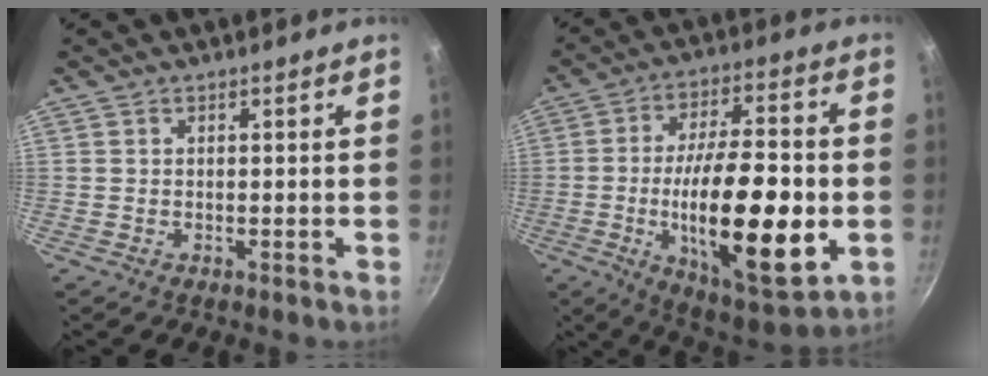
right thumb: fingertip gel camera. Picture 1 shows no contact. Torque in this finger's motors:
{"motor_torque": [0.03, 1.78, 2.16, -0.60, 0.29]}